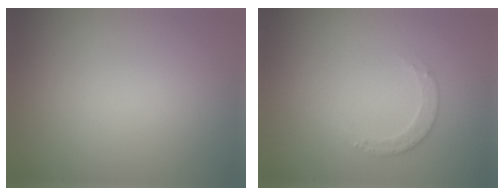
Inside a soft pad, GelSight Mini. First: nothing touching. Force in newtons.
{"total": 1.8, "press": 1.8, "slide": 0.4}